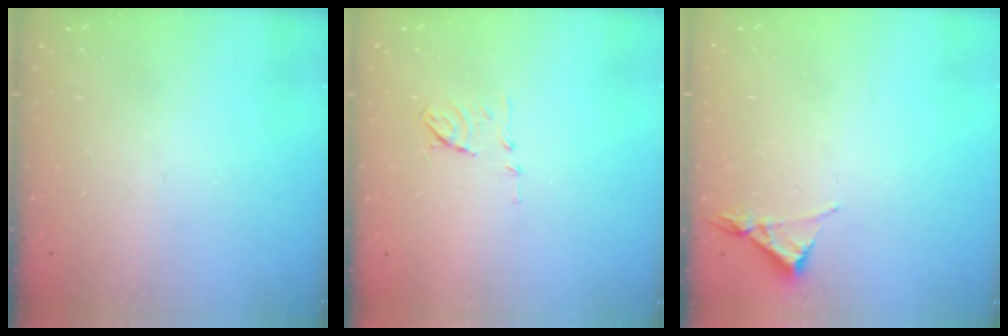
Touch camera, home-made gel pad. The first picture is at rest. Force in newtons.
{"total": 6.7, "press": 6.6, "slide": 0.9}
{"total": 3.4, "press": 3.4, "slide": 0.5}